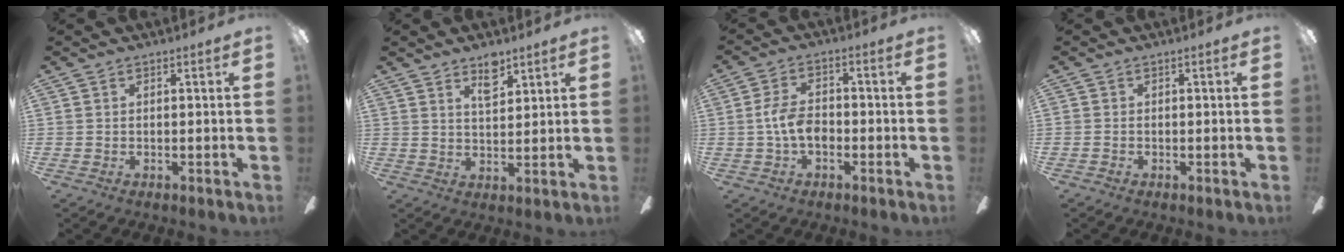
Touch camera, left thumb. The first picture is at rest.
{"total": 6.0, "force": [4.3, 2.5, 3.4], "torque": [-0.043, -0.018, 0.073]}
{"total": 7.1, "force": [-1.4, 4.2, 5.6], "torque": [-0.117, 0.011, -0.029]}
{"total": 0.7, "force": [-0.6, 0.3, 0.0], "torque": [0.001, 0.003, -0.012]}